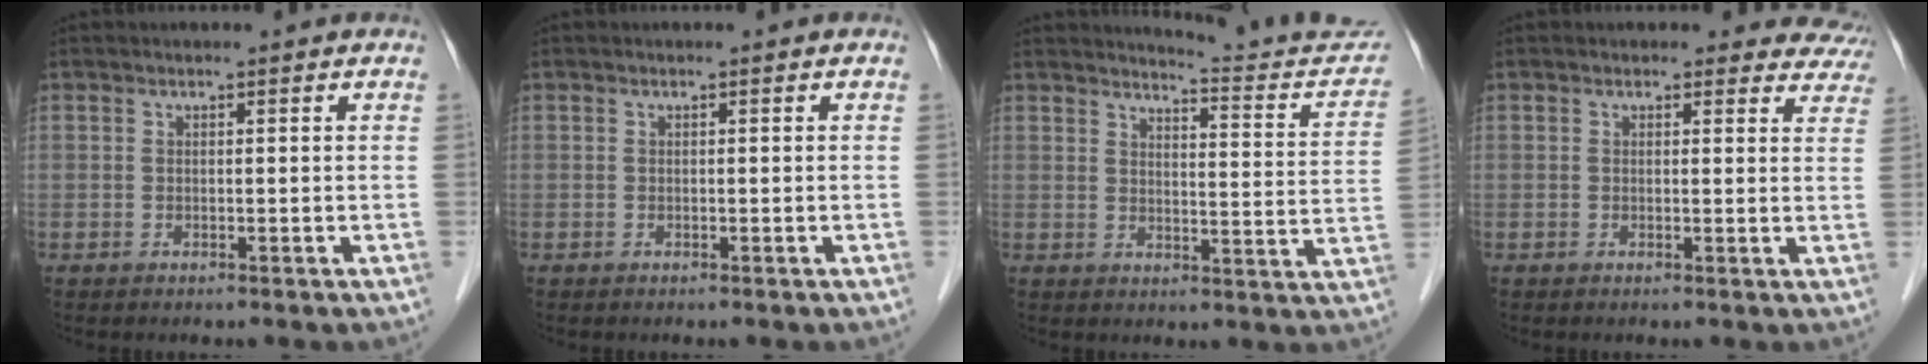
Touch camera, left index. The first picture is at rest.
{"total": 0.0}
{"total": 13.4, "force": [13.2, 0.5, 2.2], "torque": [-0.017, -0.071, 0.140]}
{"total": 6.7, "force": [6.0, 2.9, -0.4], "torque": [0.054, -0.016, 0.023]}